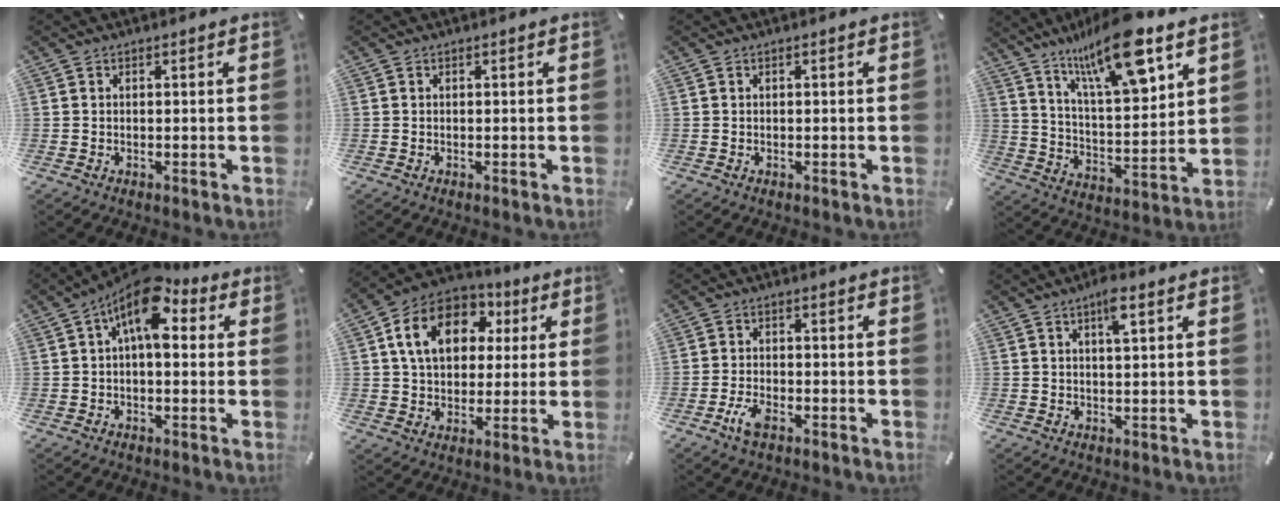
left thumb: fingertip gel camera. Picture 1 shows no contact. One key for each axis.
{"total": 0.0}
{"total": 0.0}
{"total": 17.6, "fx": 12.2, "fy": 5.4, "fz": 11.6, "tx": -0.211, "ty": -0.063, "tz": 0.201}
{"total": 11.5, "fx": 4.4, "fy": 5.5, "fz": 9.1, "tx": -0.137, "ty": -0.026, "tz": 0.075}
{"total": 14.4, "fx": 4.5, "fy": 10.9, "fz": 8.2, "tx": -0.151, "ty": 0.002, "tz": 0.083}
{"total": 4.4, "fx": -2.4, "fy": 1.9, "fz": 3.1, "tx": -0.076, "ty": 0.003, "tz": -0.049}
{"total": 4.5, "fx": 2.2, "fy": 1.0, "fz": 3.8, "tx": -0.065, "ty": -0.001, "tz": 0.033}